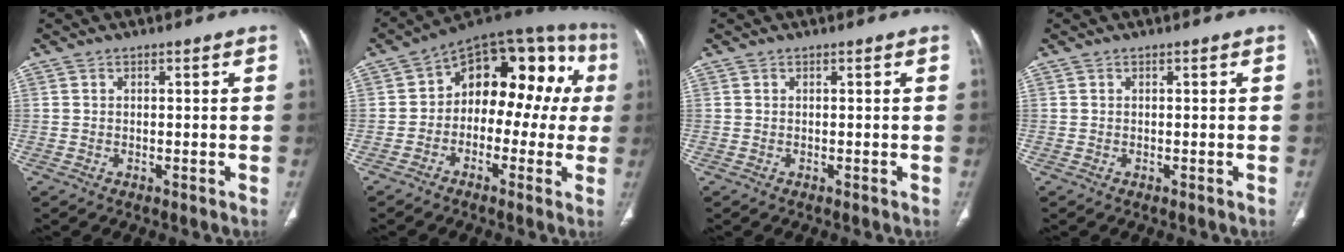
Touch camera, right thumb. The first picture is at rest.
{"total": 17.6, "force": [0.7, 11.1, 13.6], "torque": [-0.121, 0.059, -0.006]}
{"total": 0.0}
{"total": 0.0}